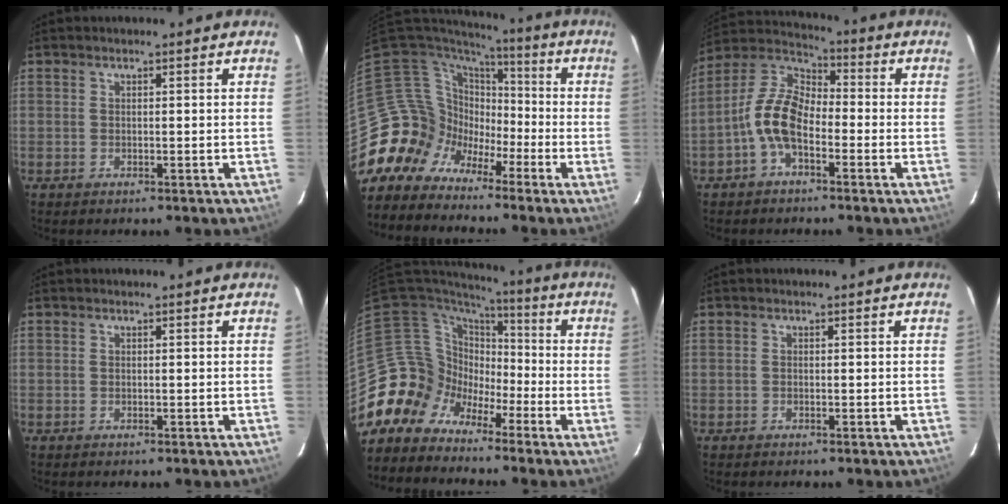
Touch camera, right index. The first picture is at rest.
{"total": 10.7, "force": [-5.5, 9.2, 0.4], "torque": [-0.030, 0.040, -0.119]}
{"total": 10.2, "force": [-3.7, 5.5, 7.8], "torque": [-0.167, 0.017, -0.078]}
{"total": 0.0}
{"total": 9.5, "force": [-5.1, 8.0, 0.0], "torque": [-0.017, 0.045, -0.117]}
{"total": 0.0}